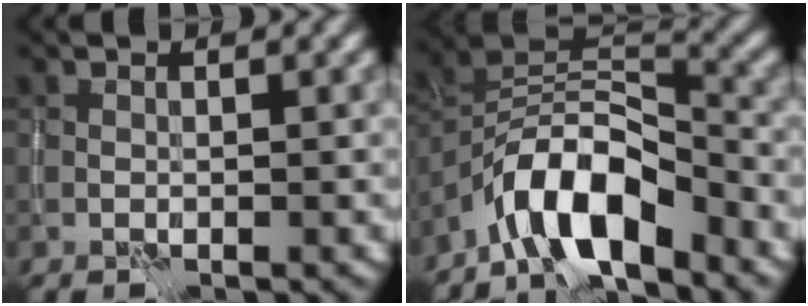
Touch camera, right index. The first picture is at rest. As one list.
[{"total": 8.0, "force": [-5.6, 2.6, 5.1], "torque": [-0.081, 0.009, -0.111]}]